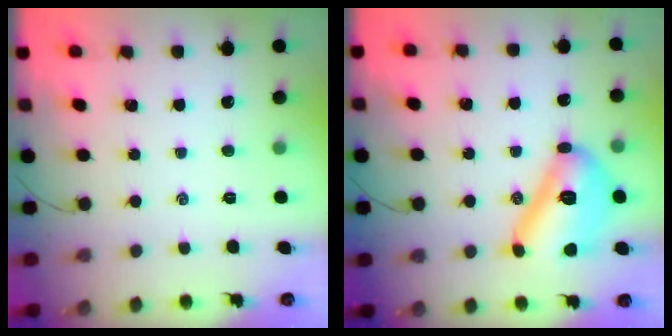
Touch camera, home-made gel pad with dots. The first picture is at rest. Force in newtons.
{"total": 16.8, "press": 16.8, "slide": 1.0}